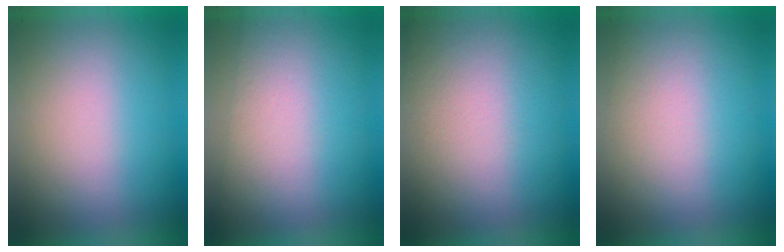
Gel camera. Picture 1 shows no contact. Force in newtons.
{"total": 2.7}
{"total": 3.5}
{"total": 2.6}